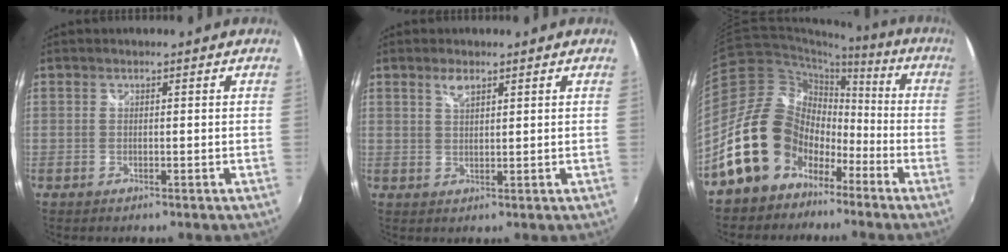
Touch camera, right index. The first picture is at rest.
{"total": 2.5, "force": [1.6, 0.9, 1.6], "torque": [-0.027, 0.002, 0.029]}
{"total": 18.1, "force": [-9.6, 13.3, 7.6], "torque": [-0.162, 0.033, -0.155]}